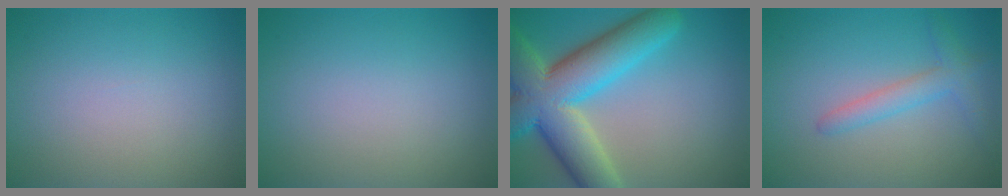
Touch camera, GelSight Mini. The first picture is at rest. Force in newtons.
{"total": 0.0}
{"total": 11.4, "press": 11.4, "slide": 1.0}
{"total": 2.4, "press": 2.4, "slide": 0.1}